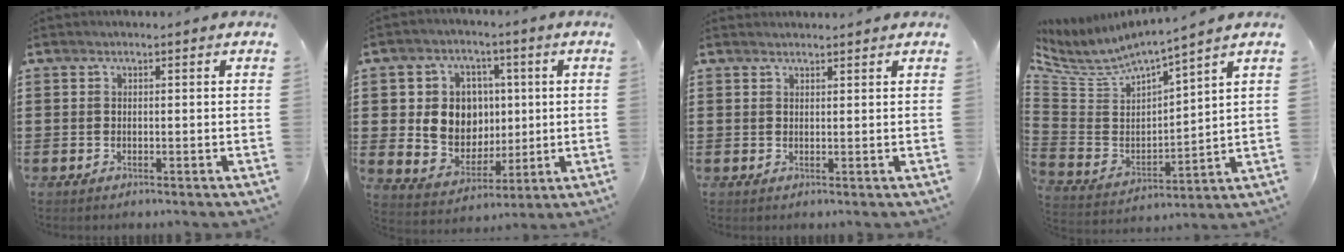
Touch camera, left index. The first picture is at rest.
{"total": 8.3, "force": [1.6, 7.6, 3.0], "torque": [-0.076, 0.012, 0.035]}
{"total": 1.0, "force": [1.0, 0.0, 0.1], "torque": [-0.004, -0.002, 0.021]}
{"total": 4.8, "force": [4.2, 1.3, 2.0], "torque": [-0.063, -0.035, 0.068]}